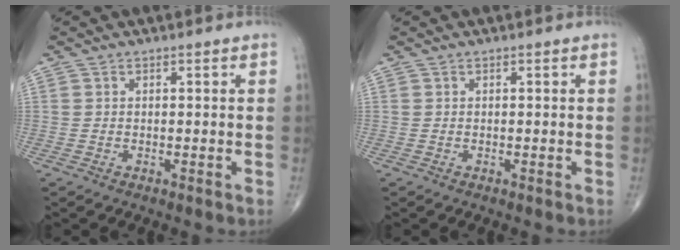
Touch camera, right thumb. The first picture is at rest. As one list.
[{"total": 0.0}]